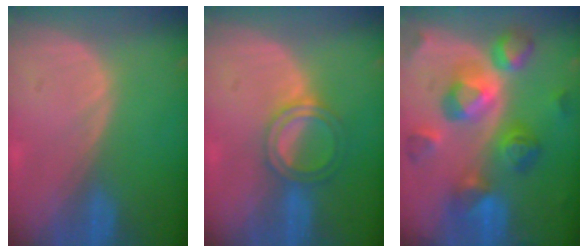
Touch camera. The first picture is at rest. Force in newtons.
{"total": 5.0, "press": 4.6, "slide": 1.9}
{"total": 11.4, "press": 11.4, "slide": 0.9}